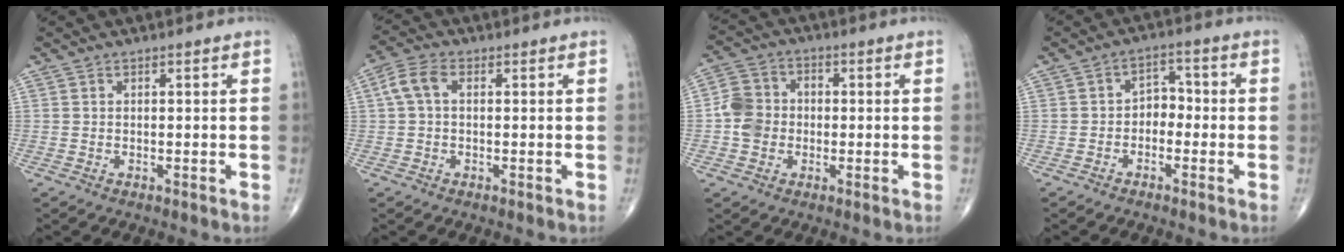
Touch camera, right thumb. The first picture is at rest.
{"total": 4.7, "force": [0.7, 2.8, 3.7], "torque": [-0.080, 0.016, 0.009]}
{"total": 7.2, "force": [-0.9, 6.2, 3.6], "torque": [-0.054, 0.022, -0.028]}
{"total": 4.1, "force": [-1.2, 3.0, 2.5], "torque": [-0.018, 0.025, -0.033]}